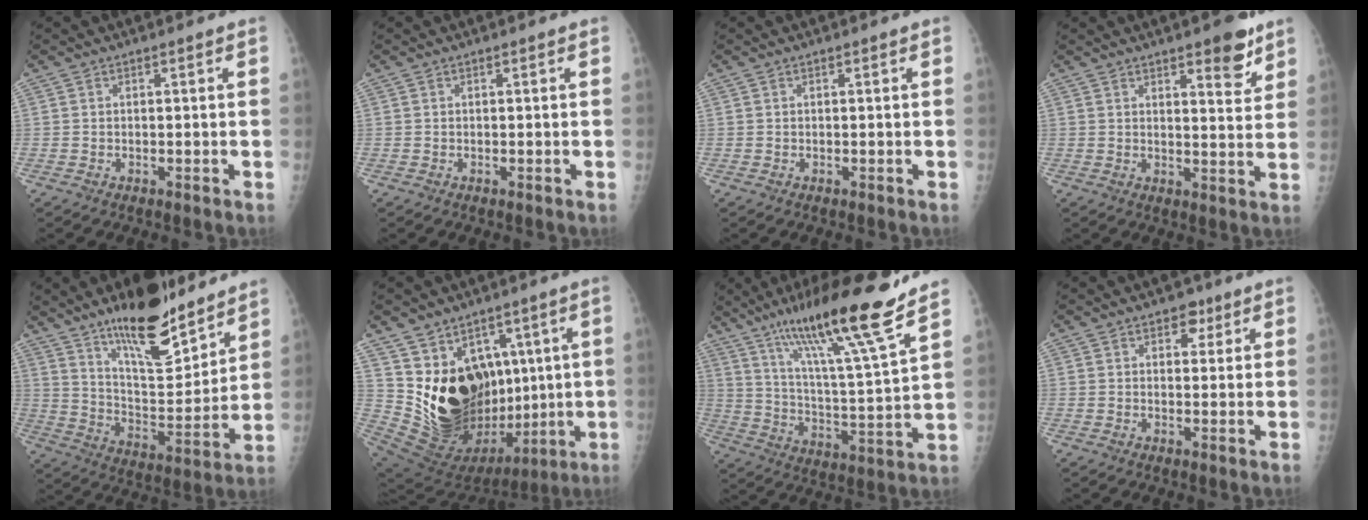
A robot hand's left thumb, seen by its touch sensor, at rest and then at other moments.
{"total": 0.0}
{"total": 0.0}
{"total": 7.4, "force": [4.8, 2.3, 5.1], "torque": [-0.050, -0.030, 0.063]}
{"total": 19.3, "force": [14.1, 5.9, 11.8], "torque": [-0.149, -0.095, 0.239]}
{"total": 22.4, "force": [3.7, 15.2, 16.1], "torque": [-0.231, -0.040, 0.106]}
{"total": 21.2, "force": [15.0, 0.8, 14.9], "torque": [-0.230, -0.066, 0.256]}
{"total": 3.7, "force": [2.1, 2.4, 1.9], "torque": [-0.002, -0.007, 0.026]}